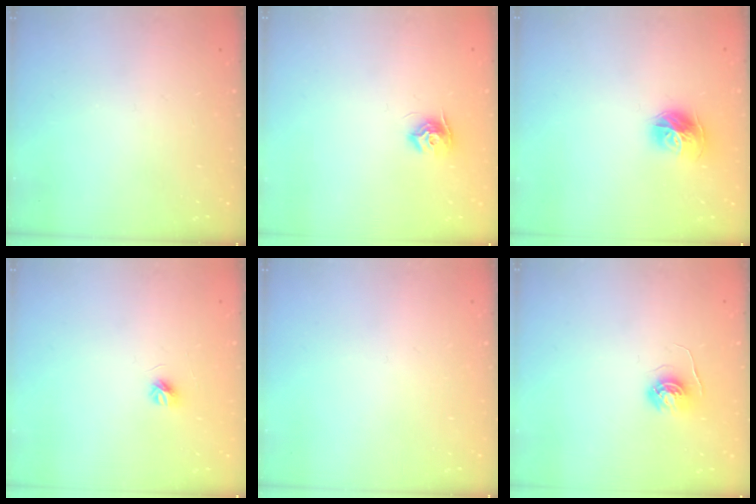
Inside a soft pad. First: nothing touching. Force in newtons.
{"total": 8.7, "press": 8.7, "slide": 0.1}
{"total": 10.6, "press": 10.5, "slide": 1.2}
{"total": 4.1, "press": 4.0, "slide": 0.4}
{"total": 0.0}
{"total": 4.6, "press": 4.6, "slide": 0.4}